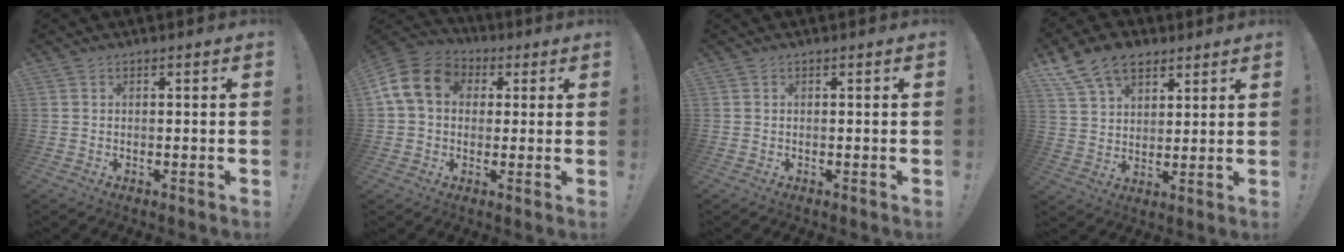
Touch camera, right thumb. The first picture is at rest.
{"total": 14.1, "force": [3.0, 11.3, 8.0], "torque": [-0.133, 0.009, 0.062]}
{"total": 0.0}
{"total": 12.7, "force": [8.0, 8.0, 5.8], "torque": [-0.102, -0.038, 0.155]}